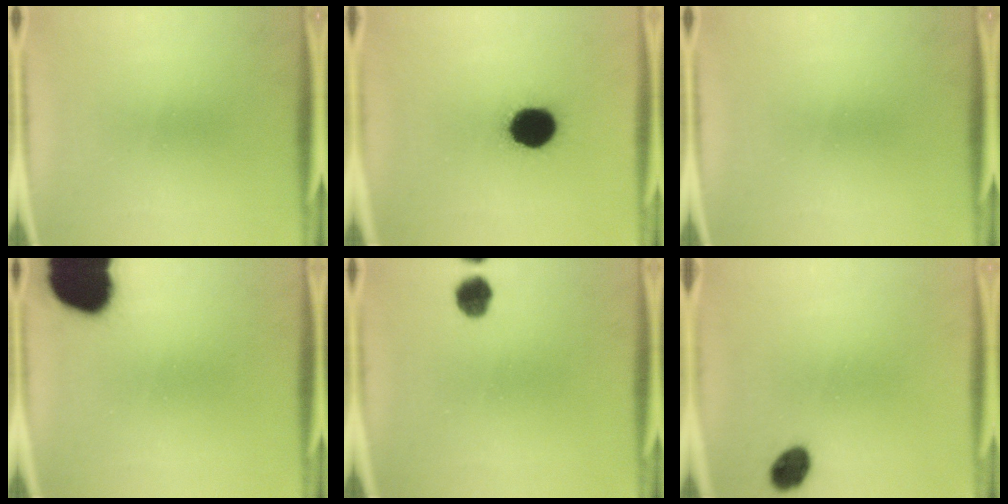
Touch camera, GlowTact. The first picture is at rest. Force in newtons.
{"total": 14.9}
{"total": 0.0}
{"total": 18.1}
{"total": 4.1}
{"total": 5.3}